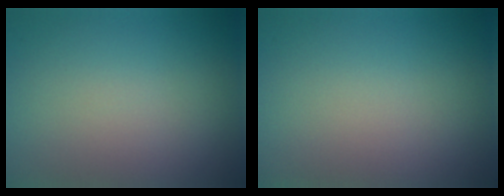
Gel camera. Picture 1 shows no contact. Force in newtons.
{"total": 0.0}